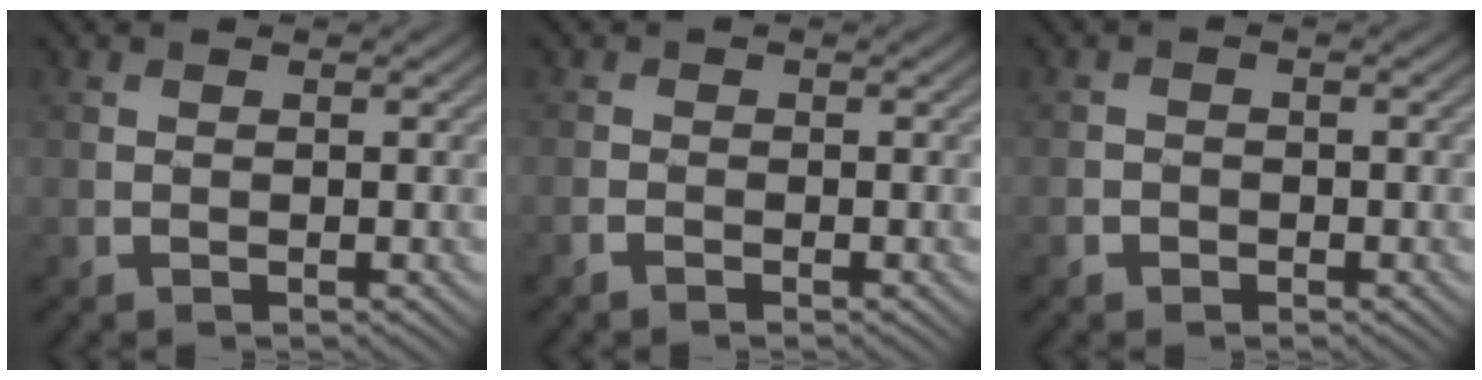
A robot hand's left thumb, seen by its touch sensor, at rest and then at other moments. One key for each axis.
{"total": 1.2, "fx": -0.9, "fy": 0.7, "fz": 0.3, "tx": -0.009, "ty": -0.002, "tz": -0.022}
{"total": 1.1, "fx": -0.7, "fy": 0.8, "fz": 0.1, "tx": 0.001, "ty": -0.004, "tz": -0.014}